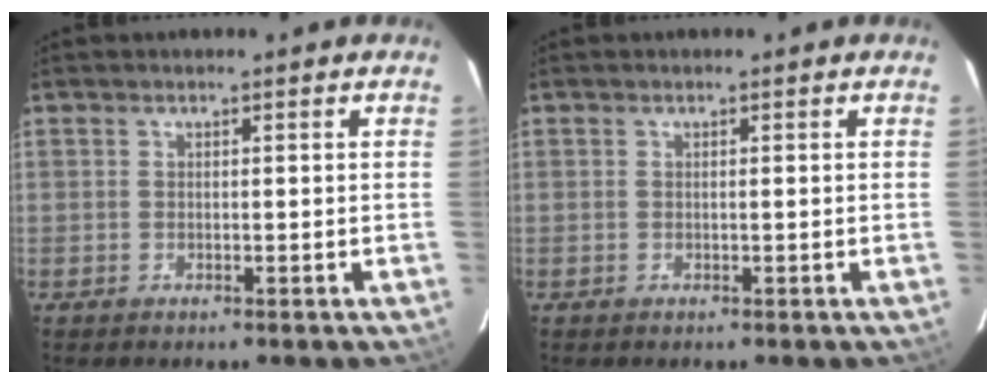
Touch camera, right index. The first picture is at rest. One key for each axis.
{"total": 0.0}